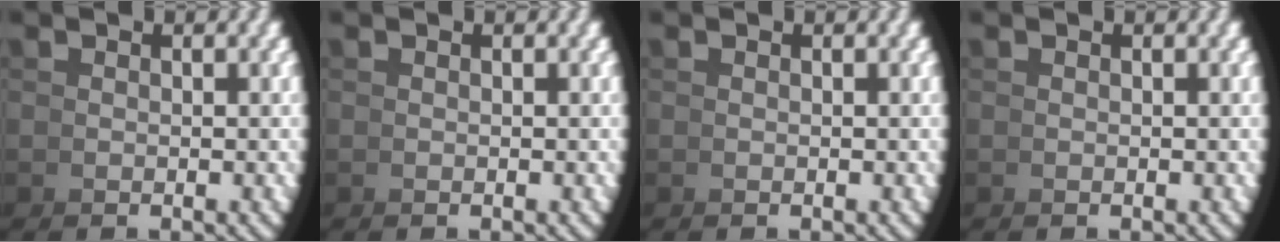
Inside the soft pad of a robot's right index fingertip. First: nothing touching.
{"total": 0.0}
{"total": 0.0}
{"total": 0.0}